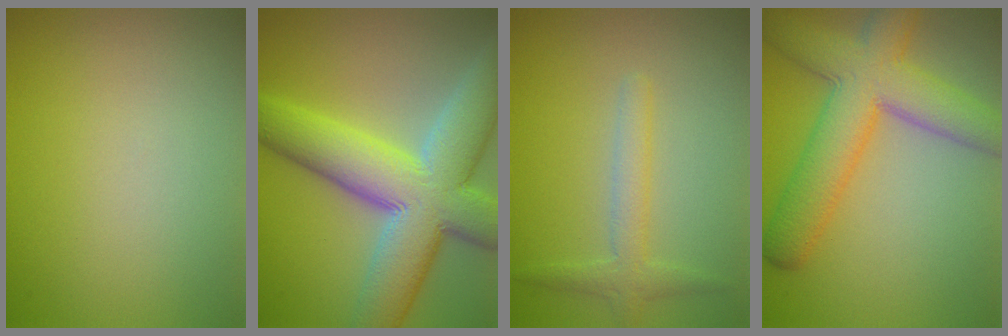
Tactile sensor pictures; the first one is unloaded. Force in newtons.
{"total": 12.1, "press": 12.0, "slide": 0.9}
{"total": 2.4, "press": 2.4, "slide": 0.1}
{"total": 8.0, "press": 8.0, "slide": 0.3}